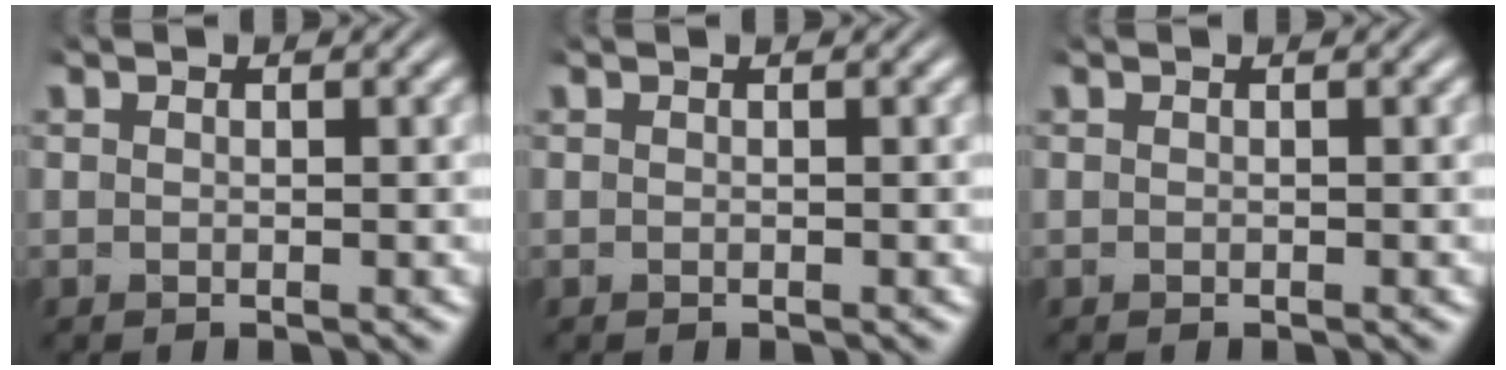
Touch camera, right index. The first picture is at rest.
{"total": 0.0}
{"total": 0.0}